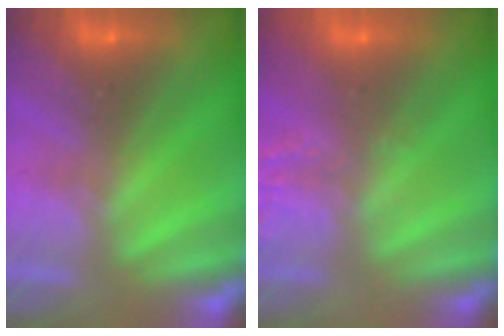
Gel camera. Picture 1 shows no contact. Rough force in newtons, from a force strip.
{"total": 1.9}